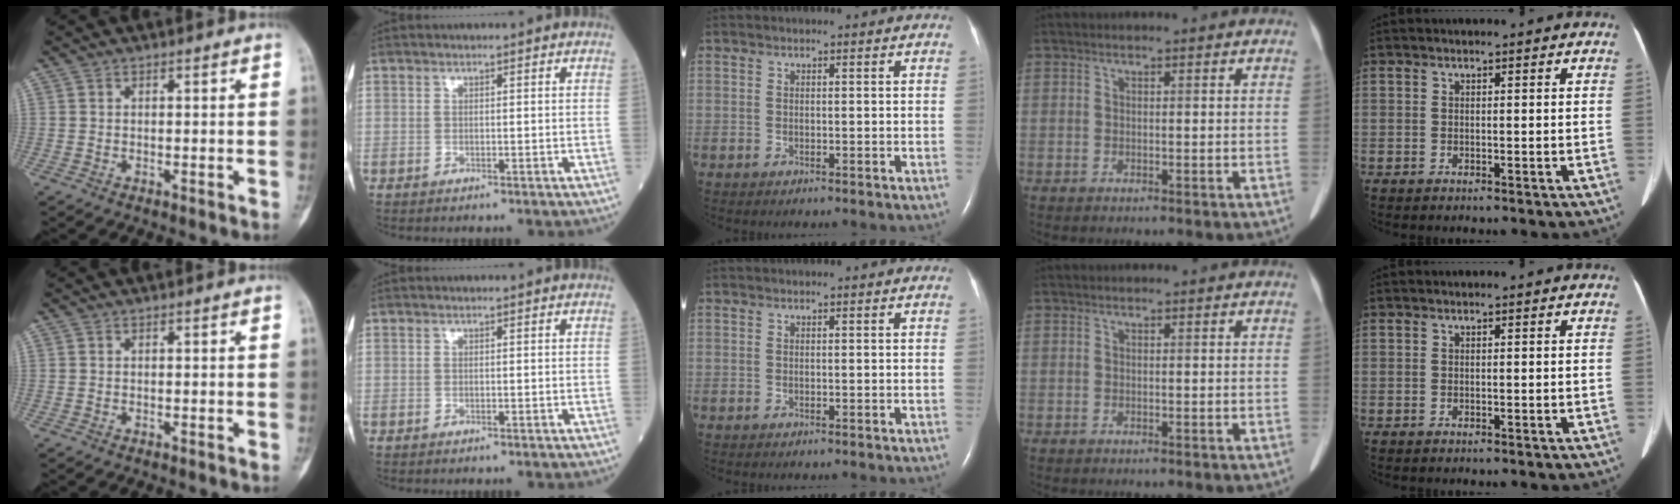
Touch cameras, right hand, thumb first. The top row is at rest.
{}